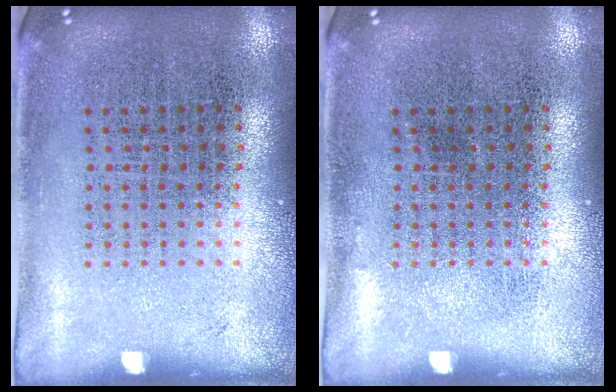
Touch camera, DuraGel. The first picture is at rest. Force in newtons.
{"total": 0.0}